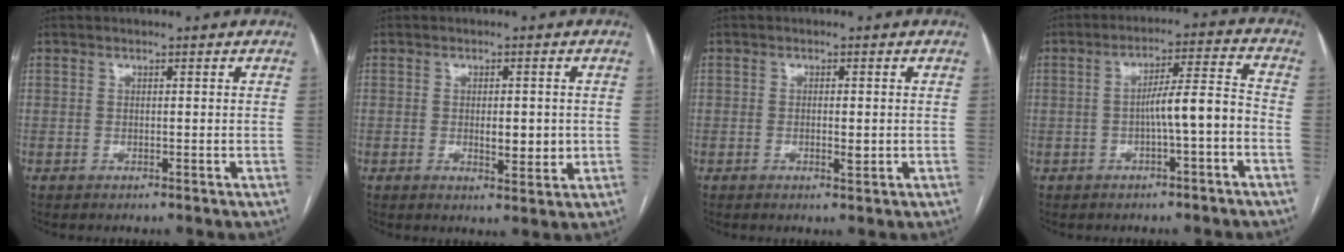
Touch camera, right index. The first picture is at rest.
{"total": 4.3, "force": [-0.2, 1.8, 4.0], "torque": [-0.059, -0.006, 0.002]}
{"total": 1.9, "force": [-0.3, 0.7, 1.8], "torque": [-0.029, -0.002, -0.002]}
{"total": 6.9, "force": [-2.0, 0.4, 6.6], "torque": [-0.104, 0.024, -0.029]}